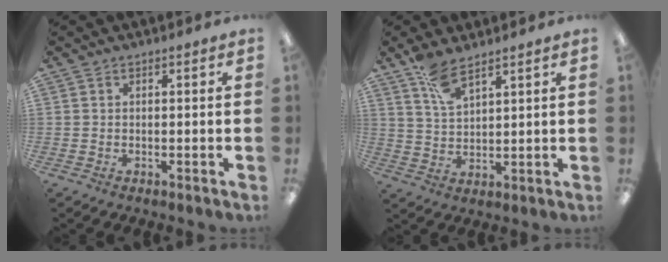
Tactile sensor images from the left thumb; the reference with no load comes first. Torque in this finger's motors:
{"motor_torque": [0.53, -0.11, 0.64, -0.73, 0.08]}